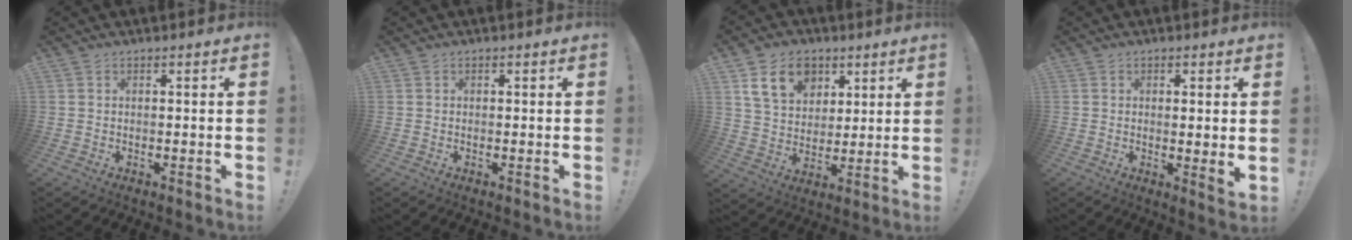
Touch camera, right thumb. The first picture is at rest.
{"total": 0.0}
{"total": 14.1, "force": [6.7, 10.5, 6.6], "torque": [-0.105, -0.021, 0.132]}
{"total": 3.2, "force": [0.8, 0.1, 3.1], "torque": [-0.041, -0.012, 0.015]}